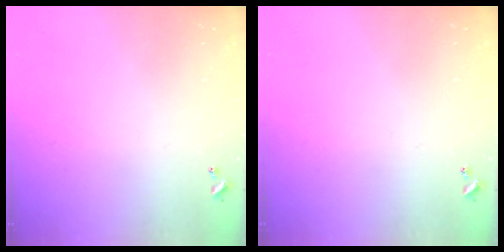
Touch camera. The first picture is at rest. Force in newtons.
{"total": 0.0}